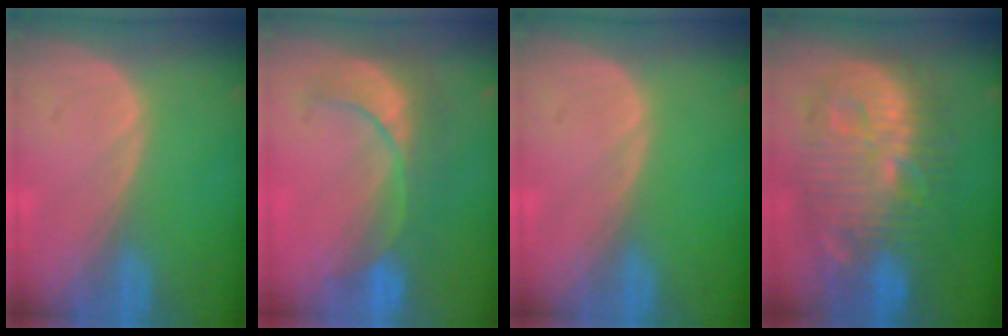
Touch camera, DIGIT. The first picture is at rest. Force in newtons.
{"total": 8.0, "press": 7.9, "slide": 1.3}
{"total": 0.0}
{"total": 13.5, "press": 13.5, "slide": 1.3}